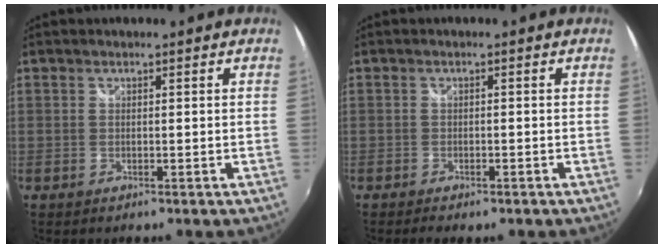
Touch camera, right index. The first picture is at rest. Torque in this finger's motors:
{"motor_torque": [-0.08, -0.07, 0.01, -0.05]}